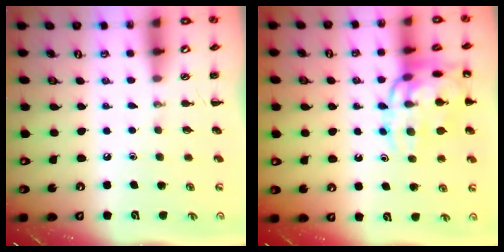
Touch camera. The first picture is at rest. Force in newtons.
{"total": 16.2, "press": 16.2, "slide": 1.6}